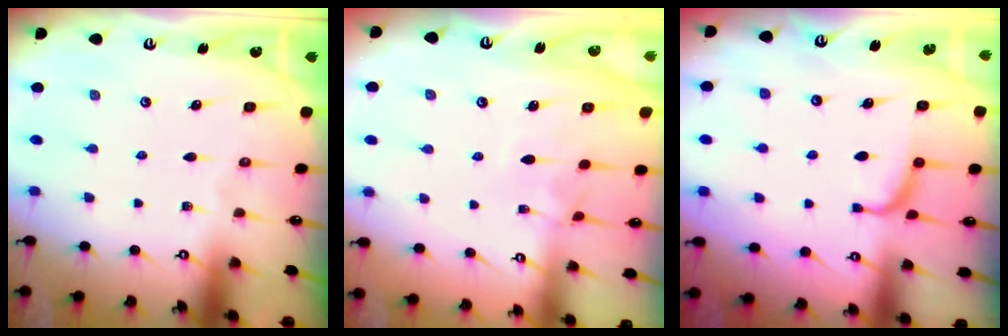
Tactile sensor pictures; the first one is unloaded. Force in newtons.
{"total": 1.4, "press": 1.3, "slide": 0.5}
{"total": 1.4, "press": 1.4, "slide": 0.3}